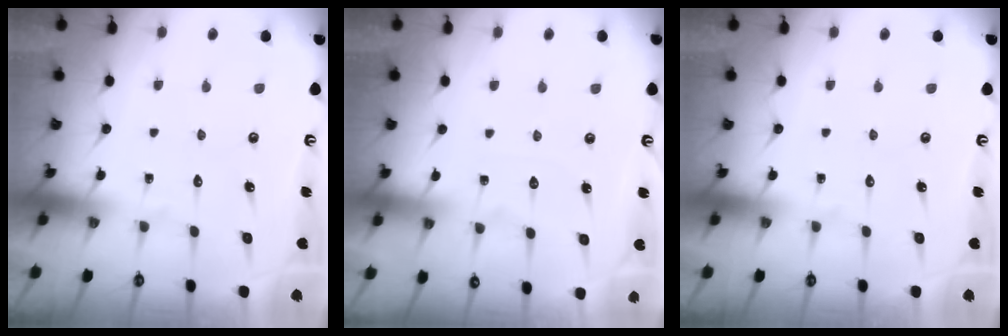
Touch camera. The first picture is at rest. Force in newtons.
{"total": 2.4, "press": 2.4, "slide": 0.4}
{"total": 0.0}